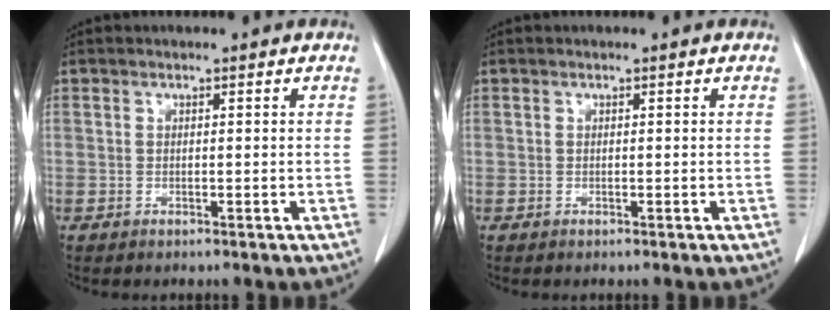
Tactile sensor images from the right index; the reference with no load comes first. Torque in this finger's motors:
{"motor_torque": [0.00, 0.00, 0.00, 0.00]}